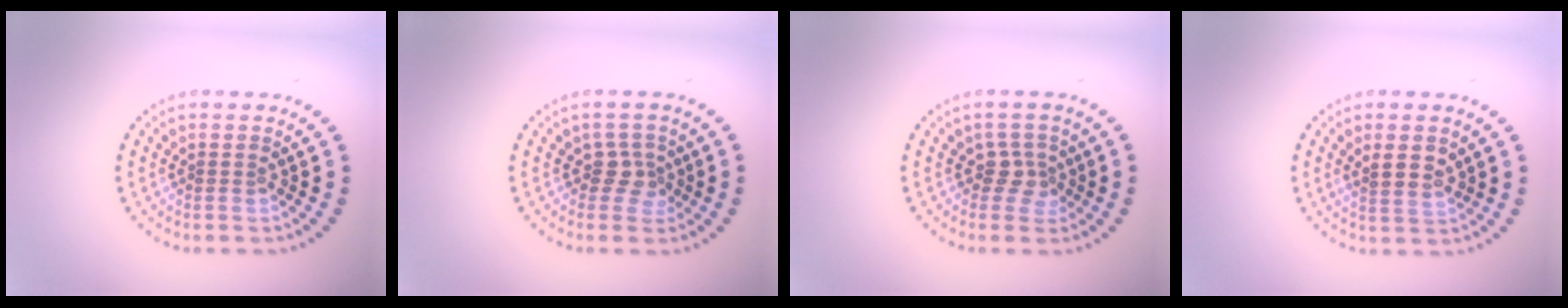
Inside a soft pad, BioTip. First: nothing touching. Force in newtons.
{"total": 1.8, "press": 1.3, "slide": 1.2}
{"total": 1.9, "press": 1.4, "slide": 1.2}
{"total": 2.1, "press": 2.0, "slide": 0.9}